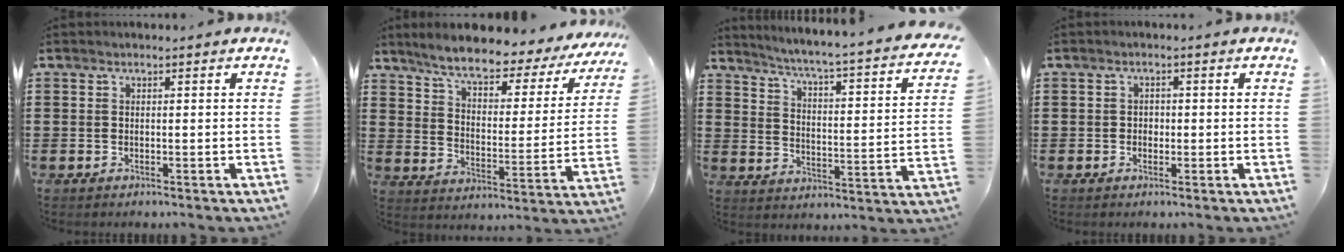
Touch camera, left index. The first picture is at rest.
{"total": 7.0, "force": [6.0, 0.8, 3.6], "torque": [-0.087, -0.035, 0.092]}
{"total": 3.4, "force": [2.7, -0.8, 1.8], "torque": [-0.054, -0.040, 0.029]}
{"total": 1.1, "force": [-0.1, 1.0, 0.5], "torque": [-0.013, 0.006, -0.005]}